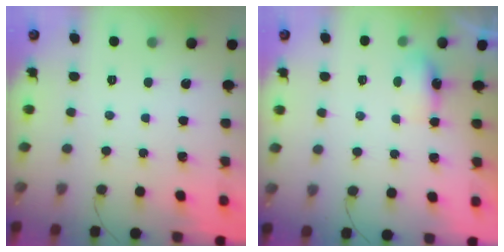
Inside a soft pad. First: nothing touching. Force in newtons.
{"total": 7.1, "press": 4.4, "slide": 5.5}